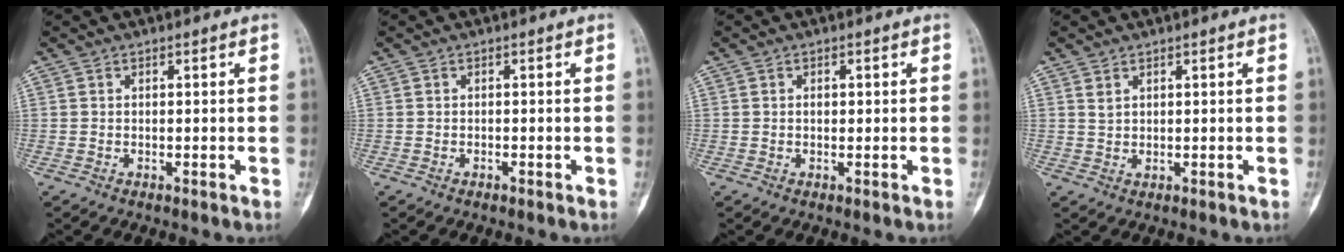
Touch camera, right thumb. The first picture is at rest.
{"total": 0.0}
{"total": 1.4, "force": [0.3, 0.7, 1.2], "torque": [-0.021, 0.001, 0.004]}
{"total": 1.3, "force": [0.9, 0.6, 0.8], "torque": [-0.011, -0.006, 0.021]}